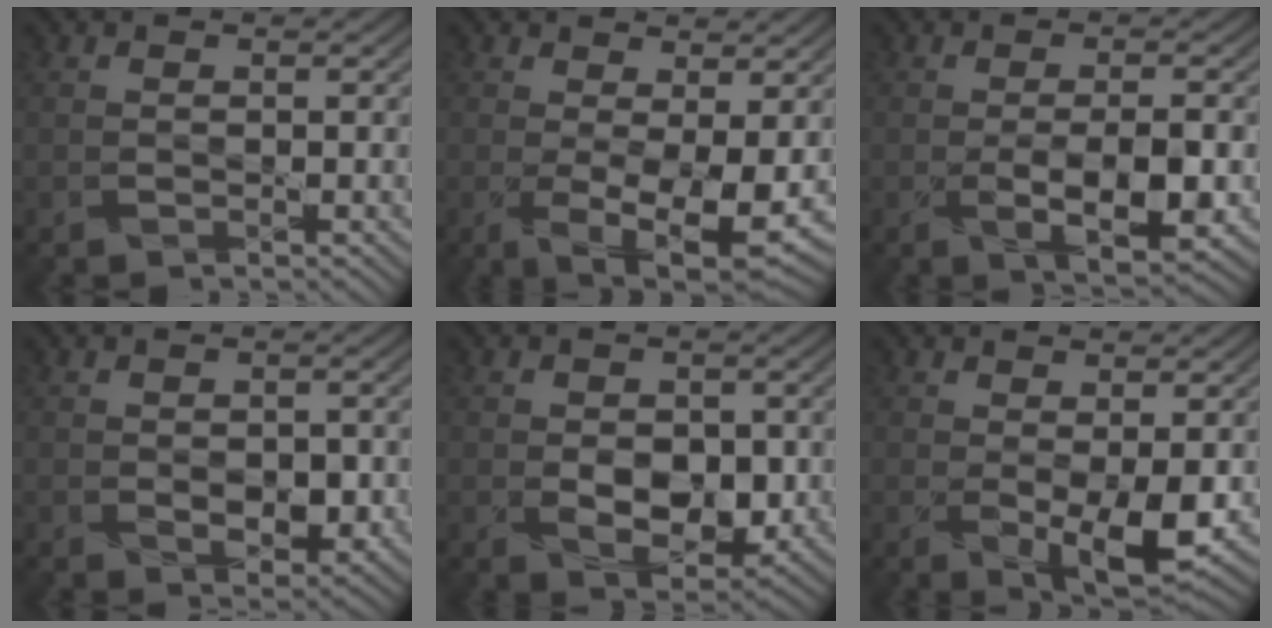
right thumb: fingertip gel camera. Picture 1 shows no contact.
{"total": 6.7, "force": [-0.7, 2.3, 6.2], "torque": [-0.124, -0.021, -0.004]}
{"total": 6.1, "force": [-1.6, 2.0, 5.5], "torque": [-0.098, -0.007, -0.021]}
{"total": 3.2, "force": [-0.4, 2.1, 2.3], "torque": [-0.038, -0.010, -0.003]}
{"total": 5.4, "force": [-0.6, 3.6, 4.0], "torque": [-0.068, -0.013, -0.008]}
{"total": 5.0, "force": [-0.2, 1.9, 4.6], "torque": [-0.087, -0.016, 0.004]}